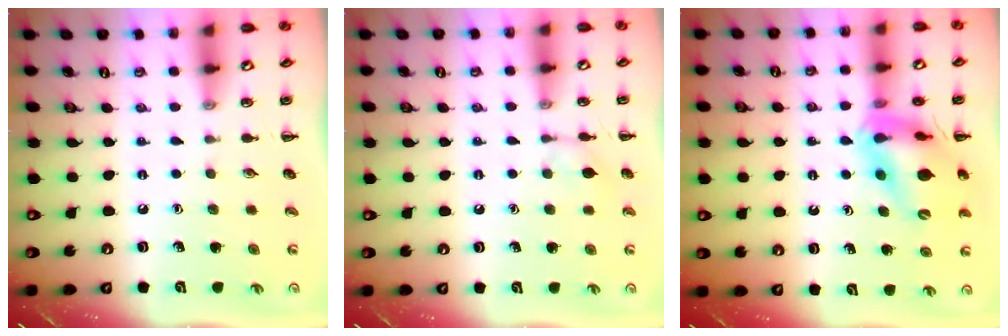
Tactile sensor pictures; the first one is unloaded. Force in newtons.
{"total": 5.0, "press": 5.0, "slide": 0.5}
{"total": 16.9, "press": 16.7, "slide": 2.9}